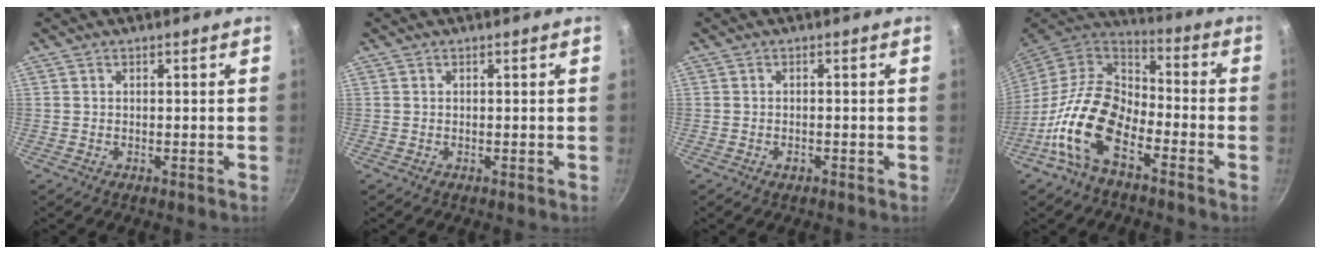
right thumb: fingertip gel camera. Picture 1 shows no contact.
{"total": 0.0}
{"total": 1.1, "force": [-0.6, 0.6, 0.6], "torque": [-0.013, 0.004, -0.011]}
{"total": 16.7, "force": [-7.6, 9.2, 11.7], "torque": [-0.205, 0.055, -0.165]}